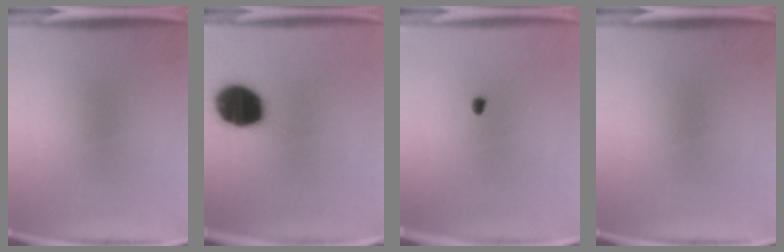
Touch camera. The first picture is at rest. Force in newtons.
{"total": 18.2}
{"total": 1.3}
{"total": 0.0}